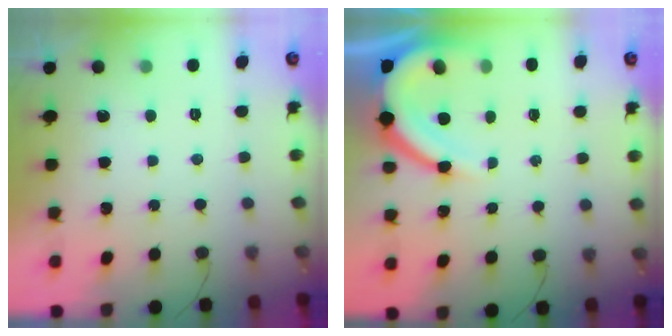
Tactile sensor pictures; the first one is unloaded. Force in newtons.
{"total": 11.3, "press": 11.2, "slide": 0.8}